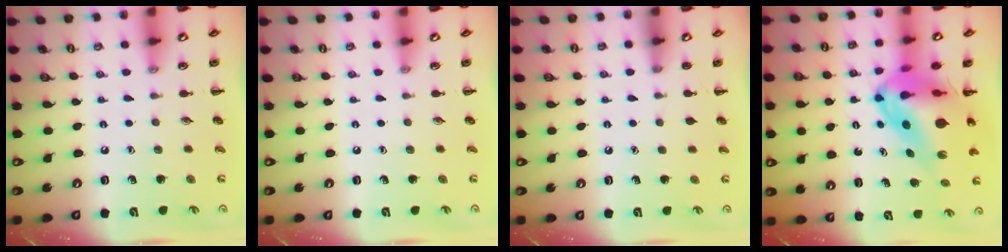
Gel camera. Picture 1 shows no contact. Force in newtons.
{"total": 0.0}
{"total": 0.0}
{"total": 15.3, "press": 14.6, "slide": 4.7}